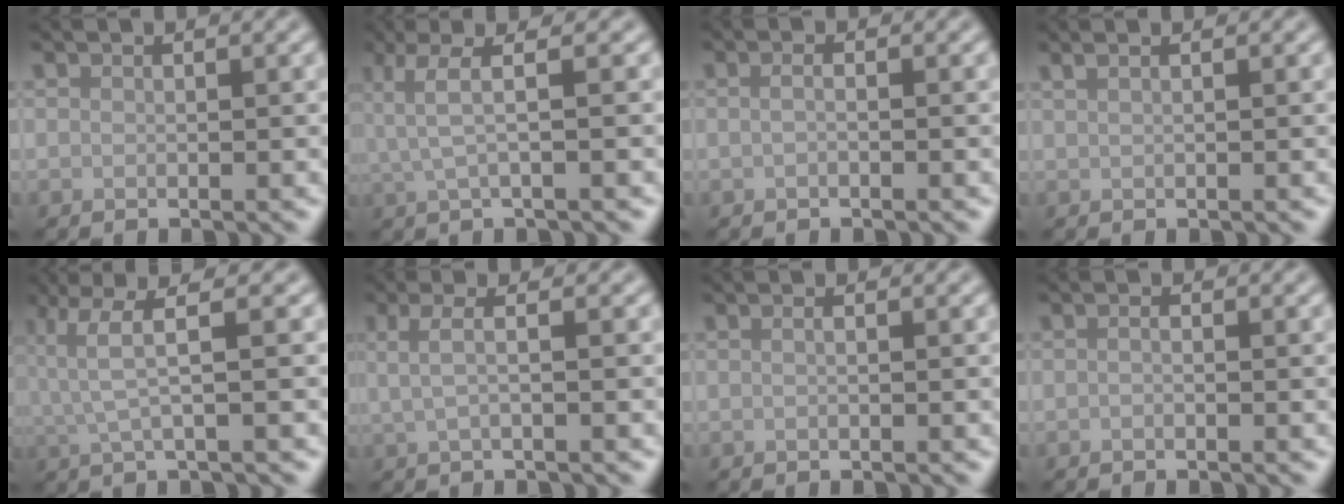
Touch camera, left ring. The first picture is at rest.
{"total": 3.1, "force": [0.9, 0.5, 2.9], "torque": [-0.060, 0.006, 0.021]}
{"total": 0.8, "force": [-0.1, 0.3, 0.8], "torque": [-0.015, -0.006, -0.006]}
{"total": 1.9, "force": [1.2, 0.9, 1.2], "torque": [-0.014, 0.001, 0.005]}
{"total": 3.4, "force": [0.9, 0.3, 3.2], "torque": [-0.076, 0.004, 0.022]}
{"total": 2.4, "force": [0.2, 0.9, 2.3], "torque": [-0.041, 0.003, 0.001]}
{"total": 0.7, "force": [0.1, 0.3, 0.6], "torque": [-0.009, -0.001, -0.003]}
{"total": 0.5, "force": [-0.2, 0.2, 0.4], "torque": [-0.010, -0.003, -0.006]}